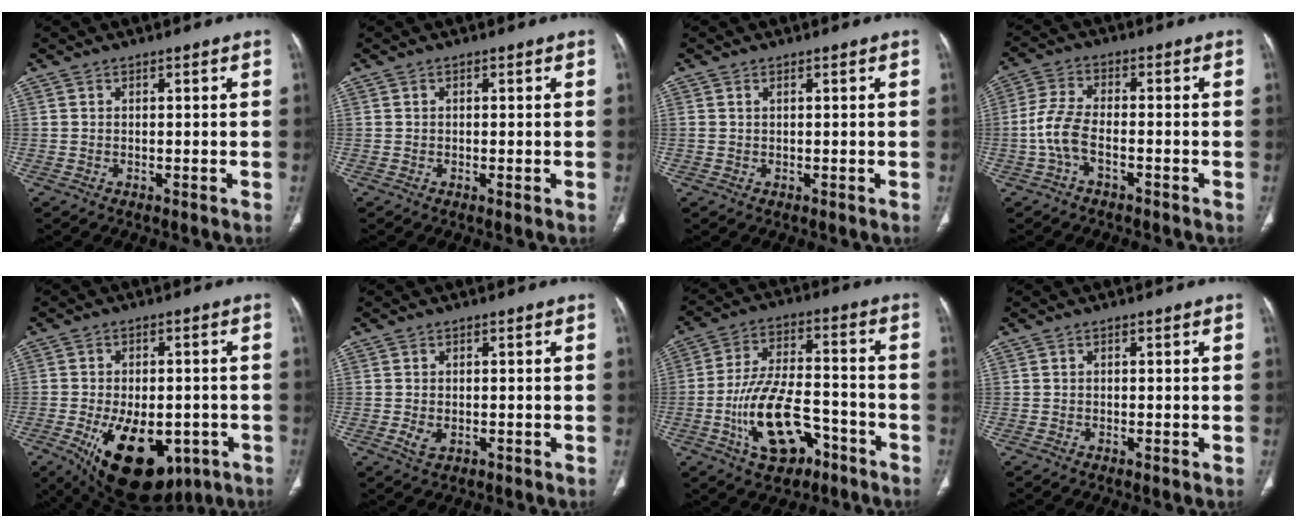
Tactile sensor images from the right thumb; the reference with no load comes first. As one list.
[{"total": 0.8, "force": [-0.2, 0.2, 0.7], "torque": [-0.015, -0.003, -0.004]}, {"total": 0.7, "force": [0.2, 0.4, 0.5], "torque": [-0.013, 0.007, 0.007]}, {"total": 6.5, "force": [-2.2, 3.1, 5.2], "torque": [-0.124, 0.025, -0.047]}, {"total": 19.4, "force": [-7.8, 10.8, 14.2], "torque": [-0.209, 0.000, -0.094]}, {"total": 2.6, "force": [-0.6, 1.7, 2.0], "torque": [-0.040, -0.002, -0.008]}, {"total": 15.1, "force": [-6.6, 7.9, 11.0], "torque": [-0.189, 0.041, -0.109]}, {"total": 0.7, "force": [-0.3, 0.3, 0.5], "torque": [-0.009, -0.001, -0.005]}]